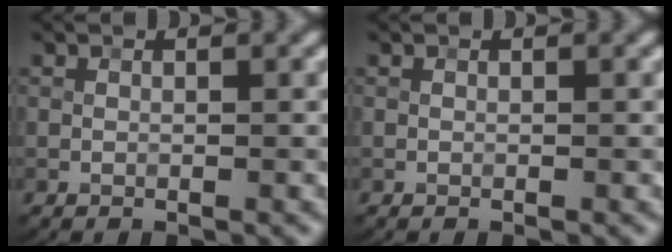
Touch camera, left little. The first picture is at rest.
{"total": 0.0}